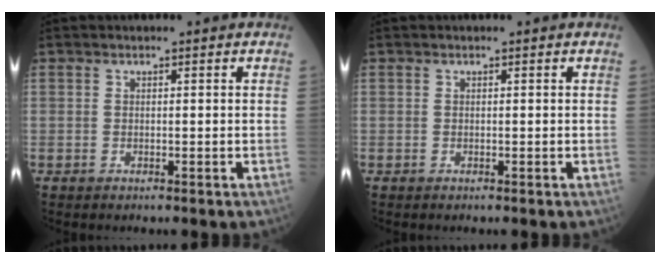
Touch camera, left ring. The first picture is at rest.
{"total": 0.0}